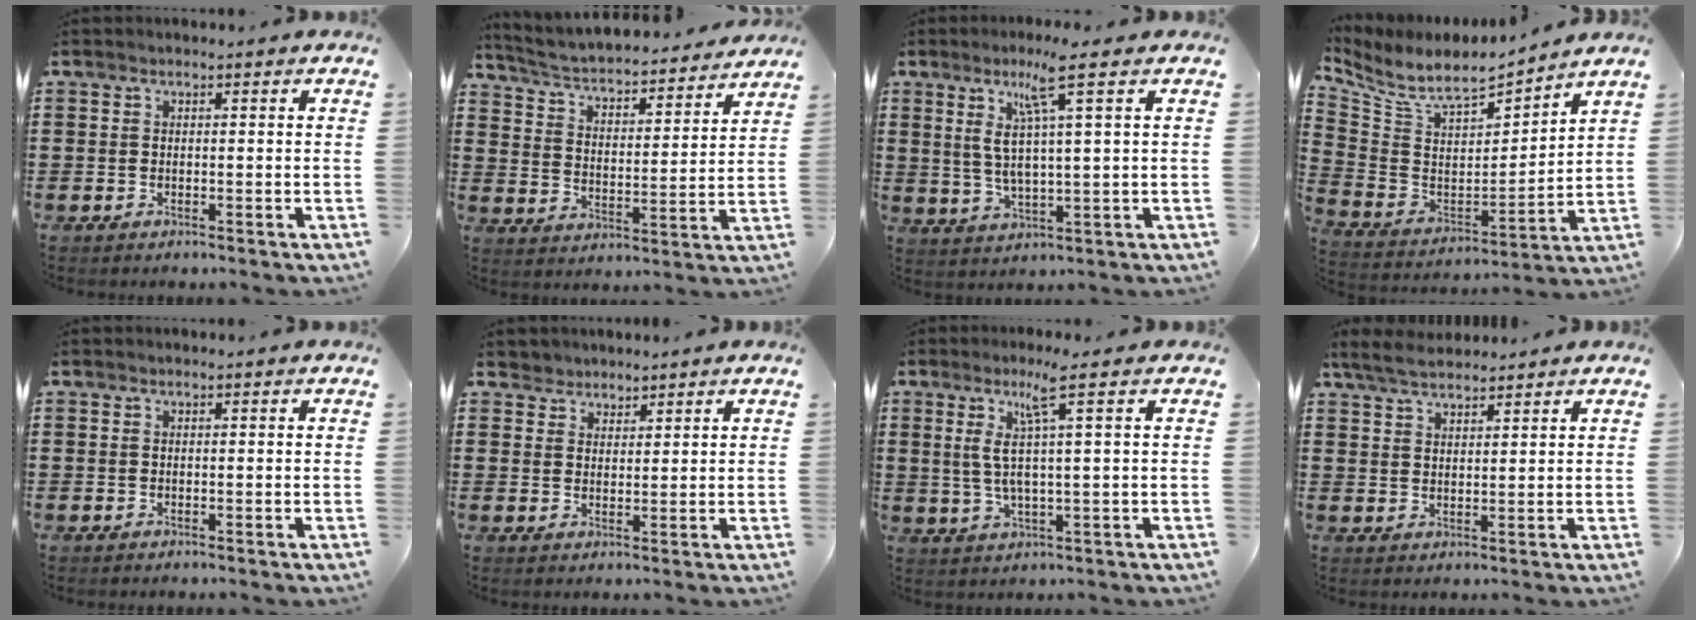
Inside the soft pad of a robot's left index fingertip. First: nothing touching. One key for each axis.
{"total": 3.7, "fx": 3.5, "fy": 0.3, "fz": 1.3, "tx": -0.045, "ty": -0.033, "tz": 0.051}
{"total": 8.1, "fx": 3.9, "fy": 0.3, "fz": 7.1, "tx": -0.153, "ty": -0.001, "tz": 0.062}
{"total": 7.7, "fx": 6.5, "fy": 2.3, "fz": 3.4, "tx": -0.099, "ty": -0.049, "tz": 0.109}
{"total": 0.0}
{"total": 2.3, "fx": 2.0, "fy": 1.1, "fz": -0.4, "tx": -0.001, "ty": 0.007, "tz": 0.040}
{"total": 6.7, "fx": 2.6, "fy": -0.3, "fz": 6.2, "tx": -0.141, "ty": -0.009, "tz": 0.036}
{"total": 4.1, "fx": 3.6, "fy": 1.0, "fz": 1.7, "tx": -0.042, "ty": -0.002, "tz": 0.067}